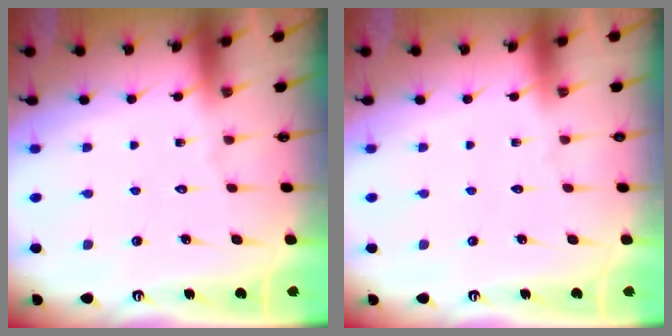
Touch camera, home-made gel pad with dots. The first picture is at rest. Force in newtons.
{"total": 0.0}